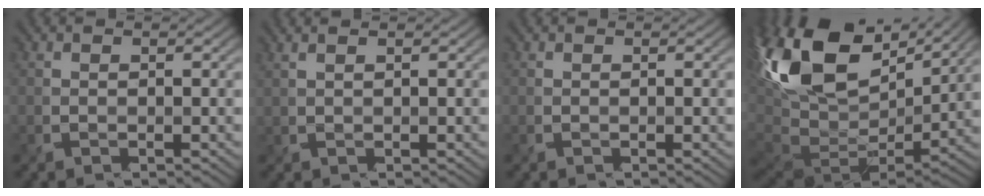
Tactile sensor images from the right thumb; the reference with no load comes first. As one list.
[{"total": 1.3, "force": [1.0, -0.7, 0.4], "torque": [-0.019, -0.001, 0.032]}, {"total": 0.0}, {"total": 18.9, "force": [8.0, 9.9, 13.9], "torque": [-0.330, 0.018, 0.163]}]